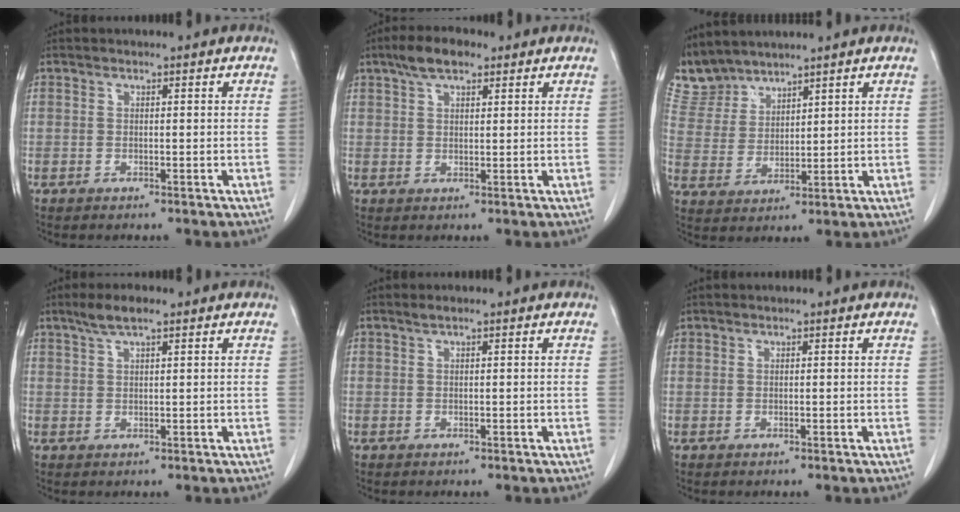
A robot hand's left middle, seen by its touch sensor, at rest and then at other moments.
{"total": 5.2, "force": [3.4, 2.0, 3.4], "torque": [-0.068, 0.016, 0.060]}
{"total": 6.6, "force": [6.3, 1.7, -0.1], "torque": [-0.012, 0.010, 0.145]}
{"total": 3.8, "force": [2.7, 0.7, 2.6], "torque": [-0.057, 0.009, 0.052]}
{"total": 0.8, "force": [0.6, 0.0, 0.5], "torque": [-0.014, 0.003, 0.014]}
{"total": 0.5, "force": [0.4, 0.3, -0.1], "torque": [-0.004, 0.005, 0.010]}